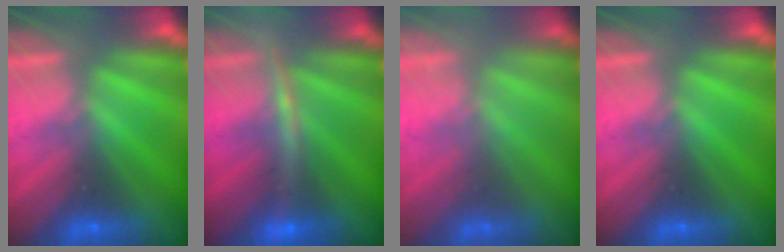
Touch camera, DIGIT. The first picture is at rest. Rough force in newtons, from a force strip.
{"total": 2.5}
{"total": 1.6}
{"total": 0.0}